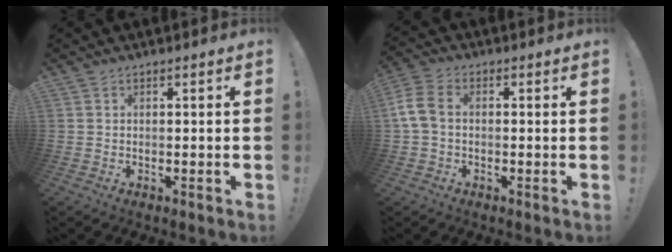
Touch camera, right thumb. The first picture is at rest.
{"total": 7.1, "force": [0.1, 4.8, 5.2], "torque": [-0.115, 0.006, 0.006]}